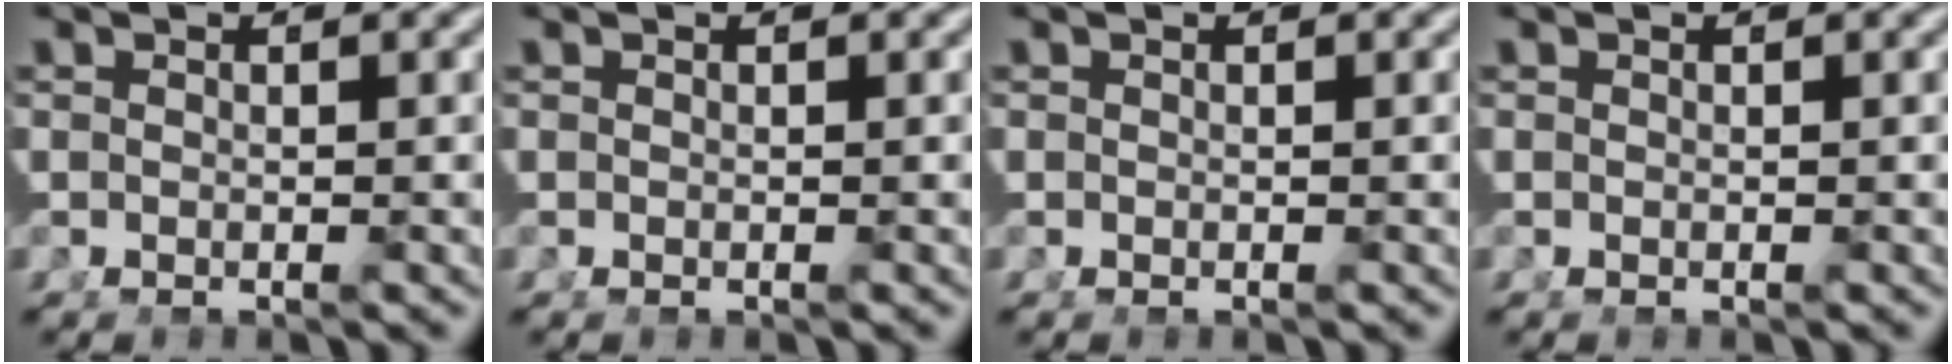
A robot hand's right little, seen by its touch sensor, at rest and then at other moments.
{"total": 0.0}
{"total": 0.0}
{"total": 0.0}